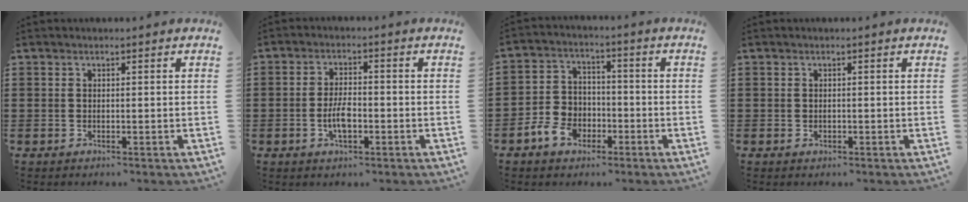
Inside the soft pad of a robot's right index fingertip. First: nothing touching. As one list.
[{"total": 4.6, "force": [-1.3, 1.9, 4.0], "torque": [-0.085, 0.002, -0.025]}, {"total": 6.3, "force": [-3.2, 4.6, 2.9], "torque": [-0.074, 0.015, -0.063]}, {"total": 0.6, "force": [-0.3, 0.5, 0.3], "torque": [-0.006, -0.001, -0.007]}]